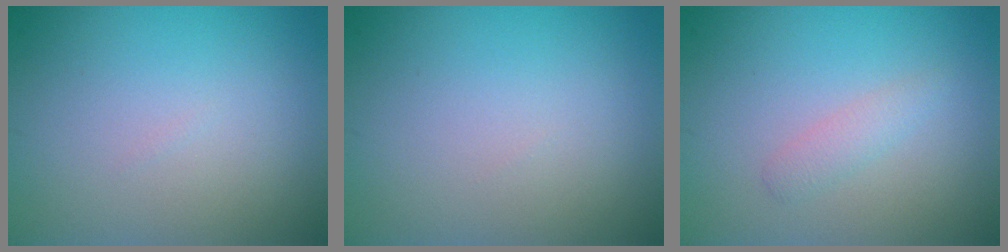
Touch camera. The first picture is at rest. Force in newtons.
{"total": 0.0}
{"total": 1.3, "press": 1.3, "slide": 0.1}